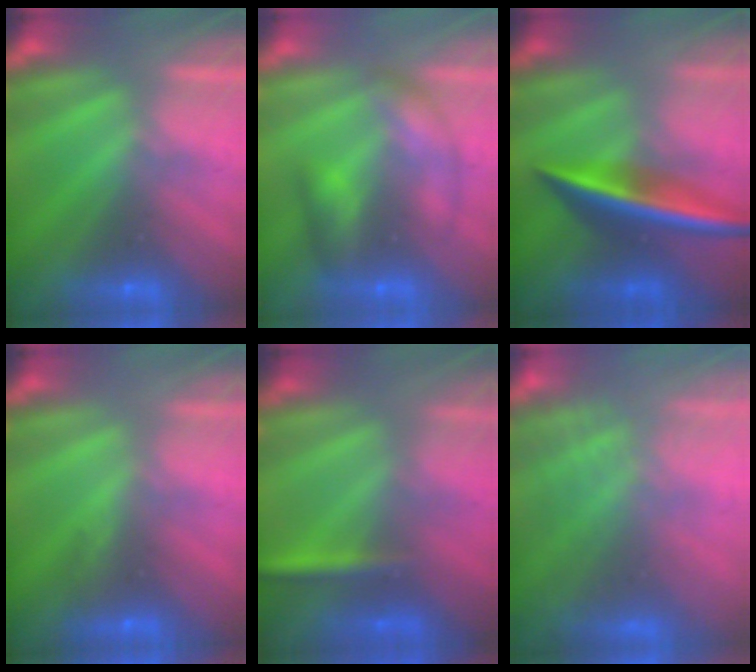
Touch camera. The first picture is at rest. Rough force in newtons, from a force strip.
{"total": 2.6}
{"total": 2.5}
{"total": 2.8}
{"total": 2.9}
{"total": 7.7}